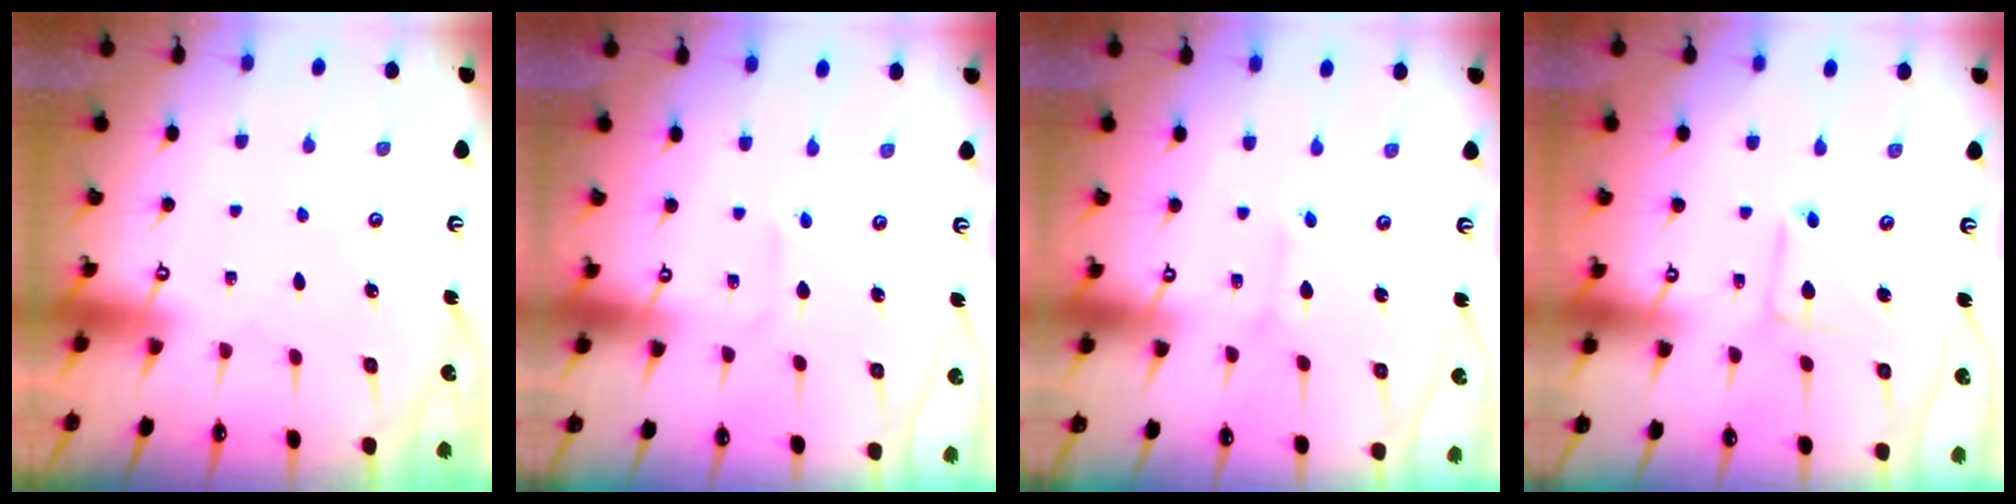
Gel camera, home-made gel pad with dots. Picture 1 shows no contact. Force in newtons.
{"total": 2.0, "press": 1.9, "slide": 0.5}
{"total": 2.0, "press": 2.0, "slide": 0.3}
{"total": 7.3, "press": 7.2, "slide": 0.6}